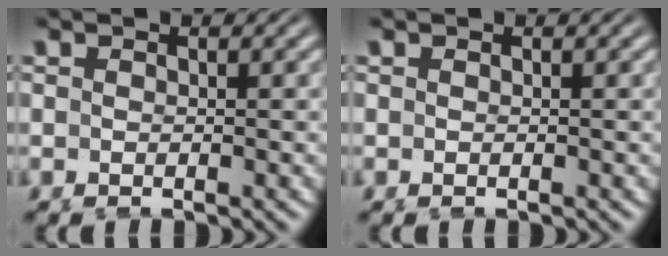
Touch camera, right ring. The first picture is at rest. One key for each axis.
{"total": 0.0}